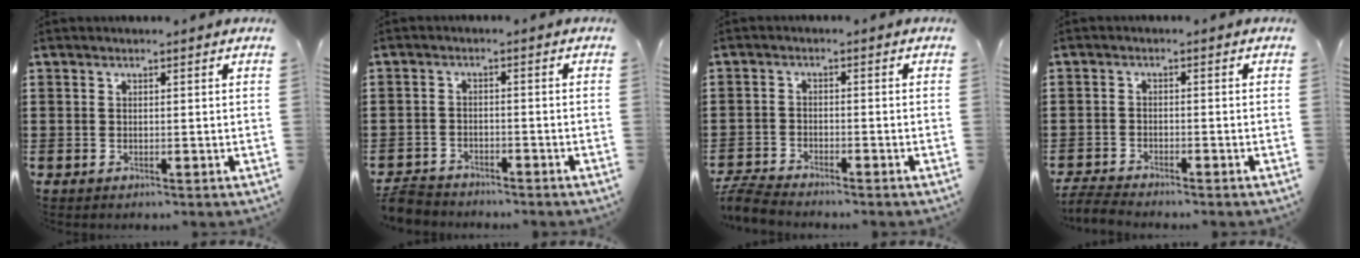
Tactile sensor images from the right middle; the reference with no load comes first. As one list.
[{"total": 3.3, "force": [-3.3, 0.6, 0.3], "torque": [-0.024, -0.004, -0.073]}, {"total": 3.8, "force": [-3.7, 0.1, 0.9], "torque": [-0.037, -0.011, -0.081]}, {"total": 2.8, "force": [-2.8, 0.1, 0.4], "torque": [-0.017, -0.003, -0.060]}]